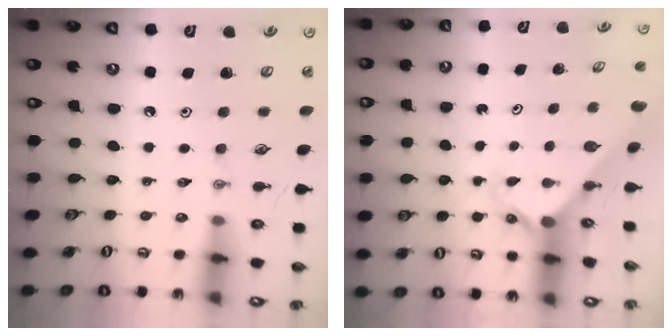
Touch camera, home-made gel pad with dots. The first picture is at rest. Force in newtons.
{"total": 2.5, "press": 2.5, "slide": 0.3}